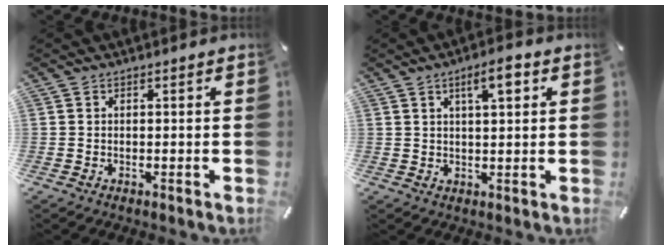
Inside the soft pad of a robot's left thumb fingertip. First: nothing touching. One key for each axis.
{"total": 5.9, "fx": 2.8, "fy": 1.8, "fz": 4.9, "tx": -0.077, "ty": -0.002, "tz": 0.041}